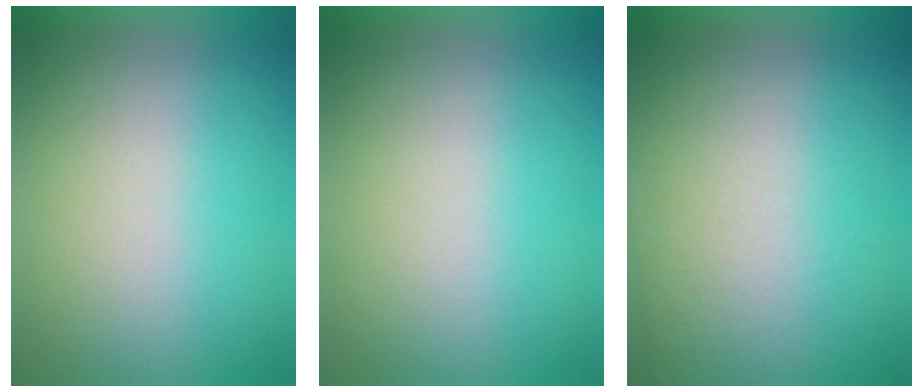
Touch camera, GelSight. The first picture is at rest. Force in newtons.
{"total": 0.0}
{"total": 2.4}